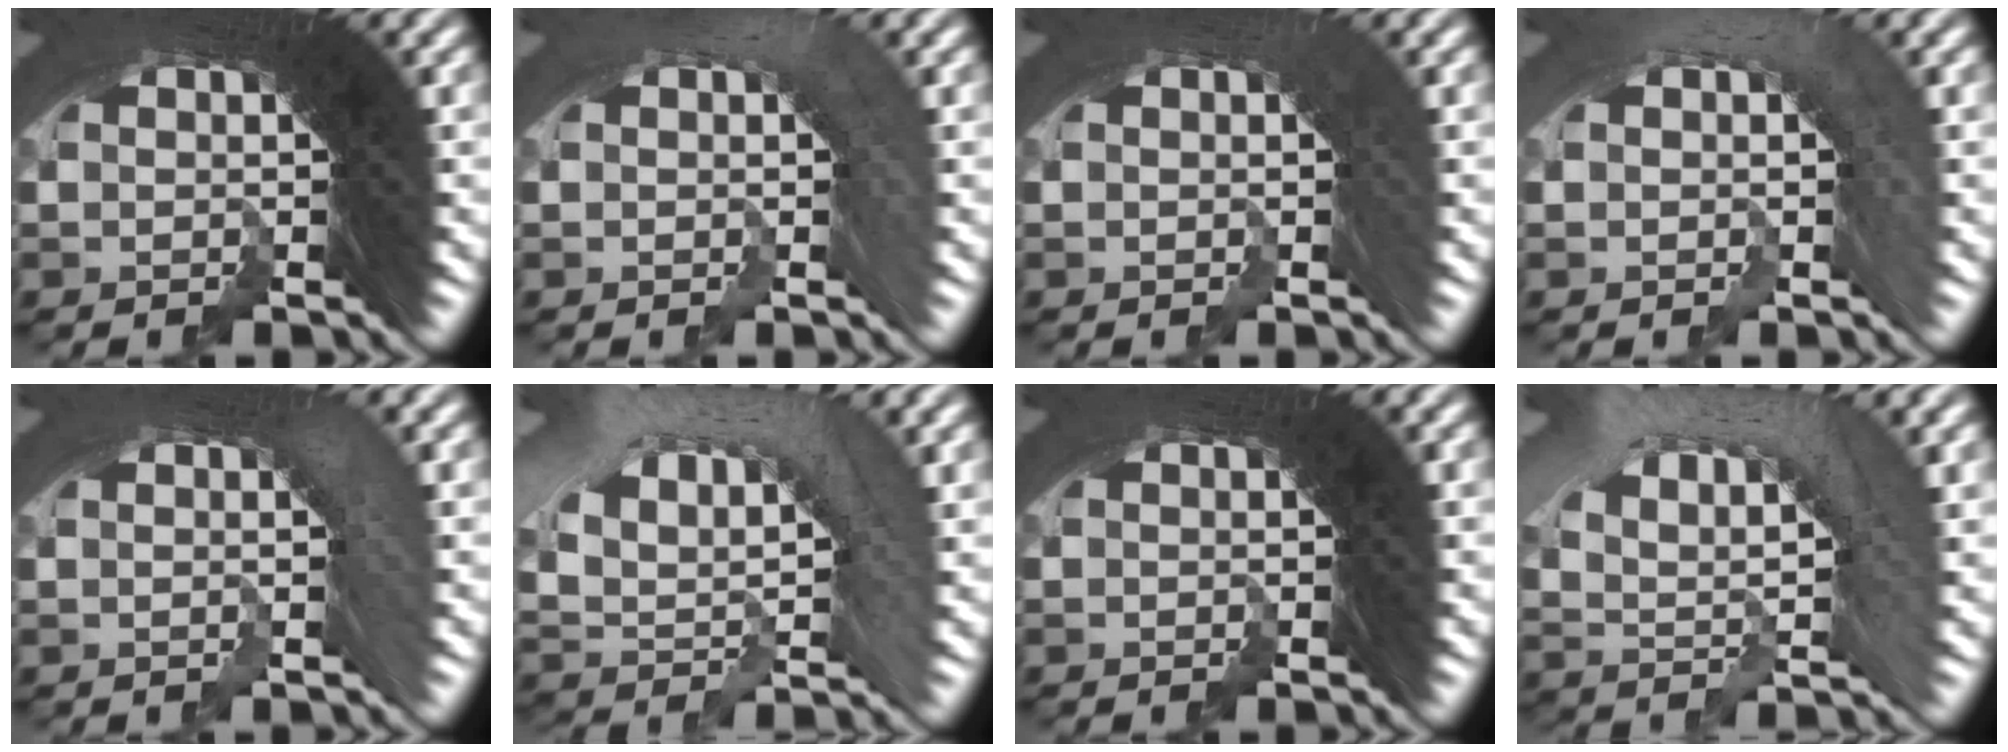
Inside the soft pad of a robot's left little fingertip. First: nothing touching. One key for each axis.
{"total": 1.6, "fx": -1.4, "fy": 0.0, "fz": -0.8, "tx": 0.014, "ty": -0.006, "tz": -0.019}
{"total": 1.3, "fx": -0.8, "fy": -0.5, "fz": -0.9, "tx": 0.018, "ty": -0.003, "tz": -0.009}
{"total": 2.2, "fx": -1.9, "fy": 0.1, "fz": -1.2, "tx": 0.024, "ty": -0.002, "tz": -0.028}
{"total": 0.5, "fx": -0.2, "fy": 0.3, "fz": 0.4, "tx": -0.001, "ty": 0.010, "tz": -0.005}
{"total": 5.4, "fx": -2.2, "fy": 4.2, "fz": 2.7, "tx": -0.062, "ty": -0.017, "tz": -0.027}
{"total": 0.0}
{"total": 5.9, "fx": -1.9, "fy": 4.5, "fz": 3.2, "tx": -0.056, "ty": -0.007, "tz": -0.031}